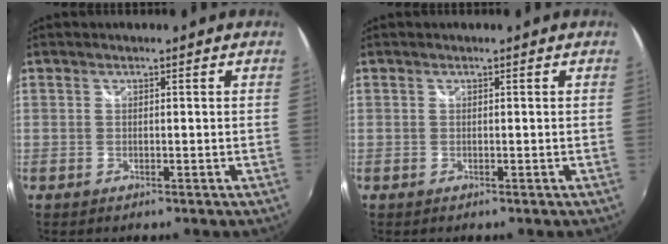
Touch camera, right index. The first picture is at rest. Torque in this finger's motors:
{"motor_torque": [0.00, 0.00, 0.00, 0.00]}